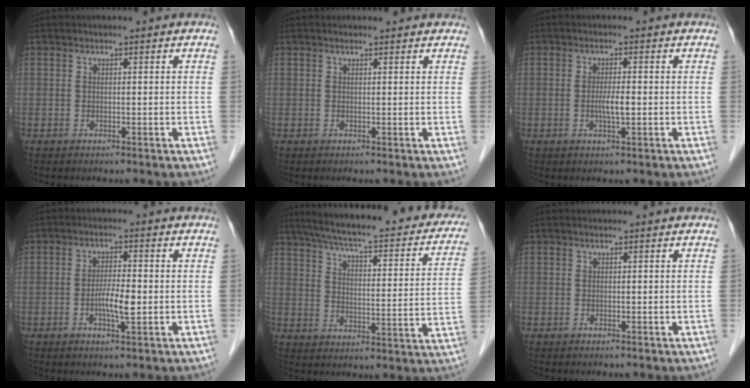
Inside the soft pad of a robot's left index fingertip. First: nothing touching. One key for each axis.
{"total": 3.2, "fx": 2.9, "fy": 0.9, "fz": 1.0, "tx": -0.013, "ty": 0.017, "tz": 0.026}
{"total": 2.5, "fx": -0.4, "fy": 0.3, "fz": 2.5, "tx": -0.049, "ty": -0.002, "tz": -0.007}
{"total": 4.1, "fx": -0.9, "fy": 0.7, "fz": 3.9, "tx": -0.074, "ty": -0.002, "tz": -0.016}
{"total": 28.1, "fx": 23.0, "fy": 5.5, "fz": 15.1, "tx": -0.221, "ty": -0.011, "tz": 0.282}
{"total": 0.0}